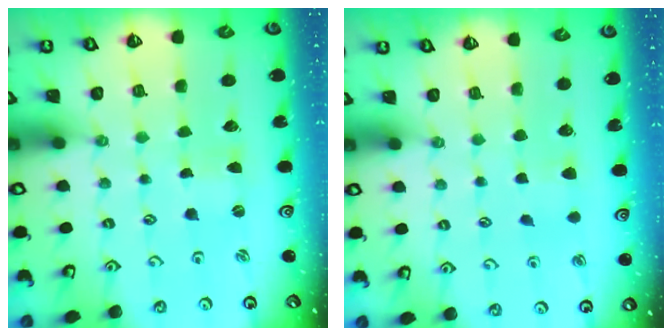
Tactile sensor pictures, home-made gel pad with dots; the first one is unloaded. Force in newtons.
{"total": 3.7, "press": 3.6, "slide": 0.6}